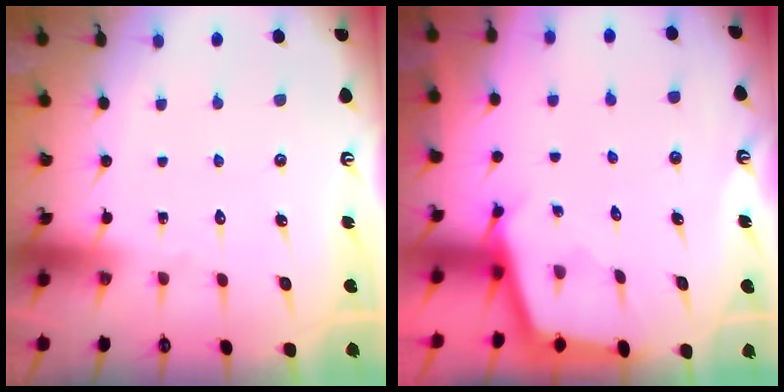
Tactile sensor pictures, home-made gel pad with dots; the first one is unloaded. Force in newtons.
{"total": 2.4, "press": 2.4, "slide": 0.2}